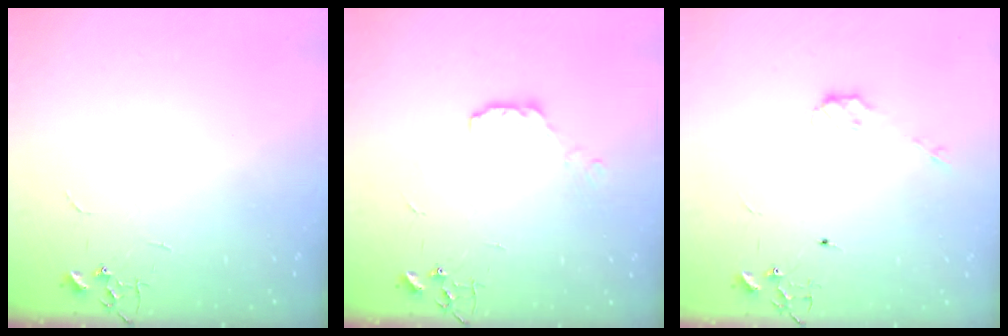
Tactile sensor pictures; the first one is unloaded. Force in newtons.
{"total": 5.8, "press": 5.8, "slide": 0.1}
{"total": 4.1, "press": 4.0, "slide": 0.8}